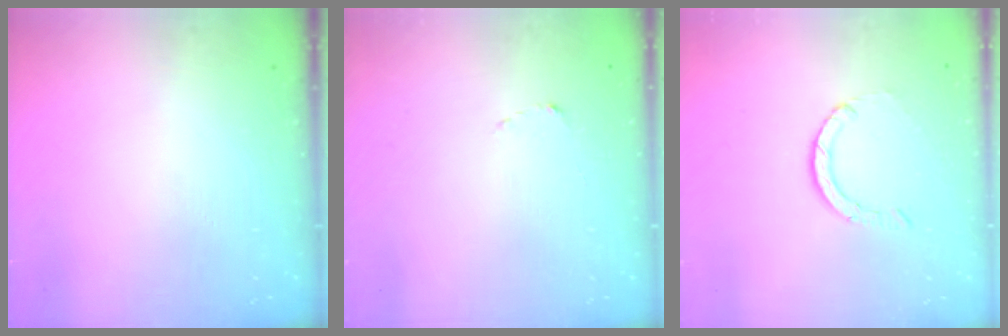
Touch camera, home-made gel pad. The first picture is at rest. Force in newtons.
{"total": 1.5, "press": 1.5, "slide": 0.2}
{"total": 0.9, "press": 0.9, "slide": 0.1}